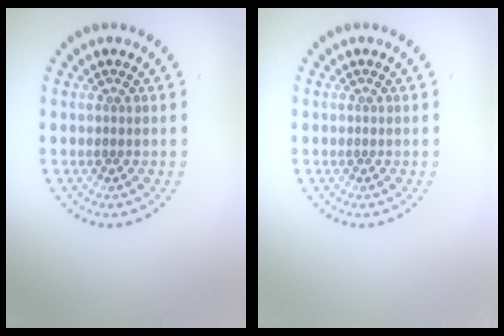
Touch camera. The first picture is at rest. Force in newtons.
{"total": 0.0}